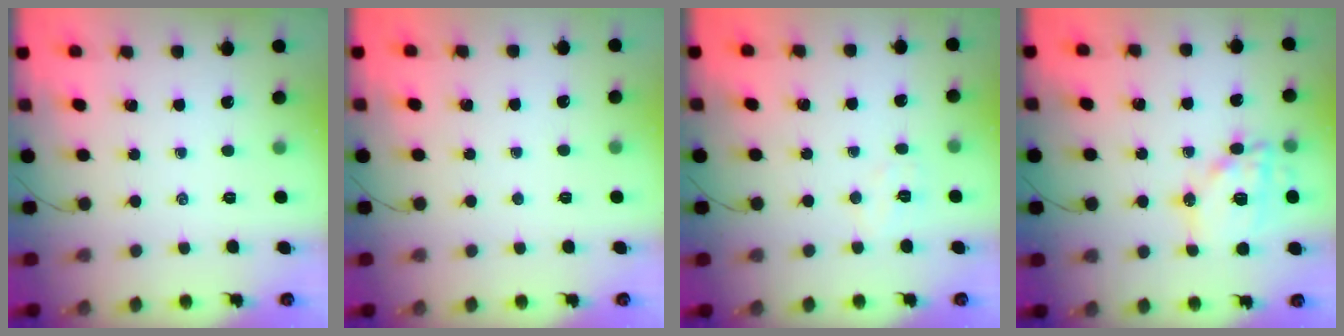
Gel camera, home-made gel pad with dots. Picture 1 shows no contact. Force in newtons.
{"total": 0.0}
{"total": 4.3, "press": 4.1, "slide": 1.1}
{"total": 12.8, "press": 12.7, "slide": 1.9}